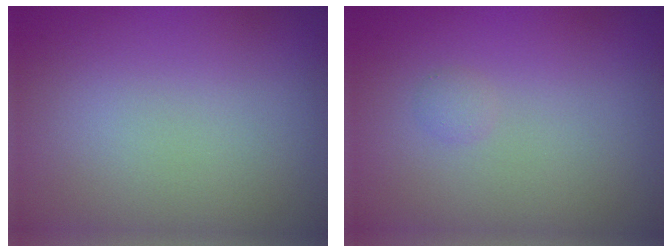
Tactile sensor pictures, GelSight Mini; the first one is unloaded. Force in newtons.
{"total": 0.6, "press": 0.6, "slide": 0.1}